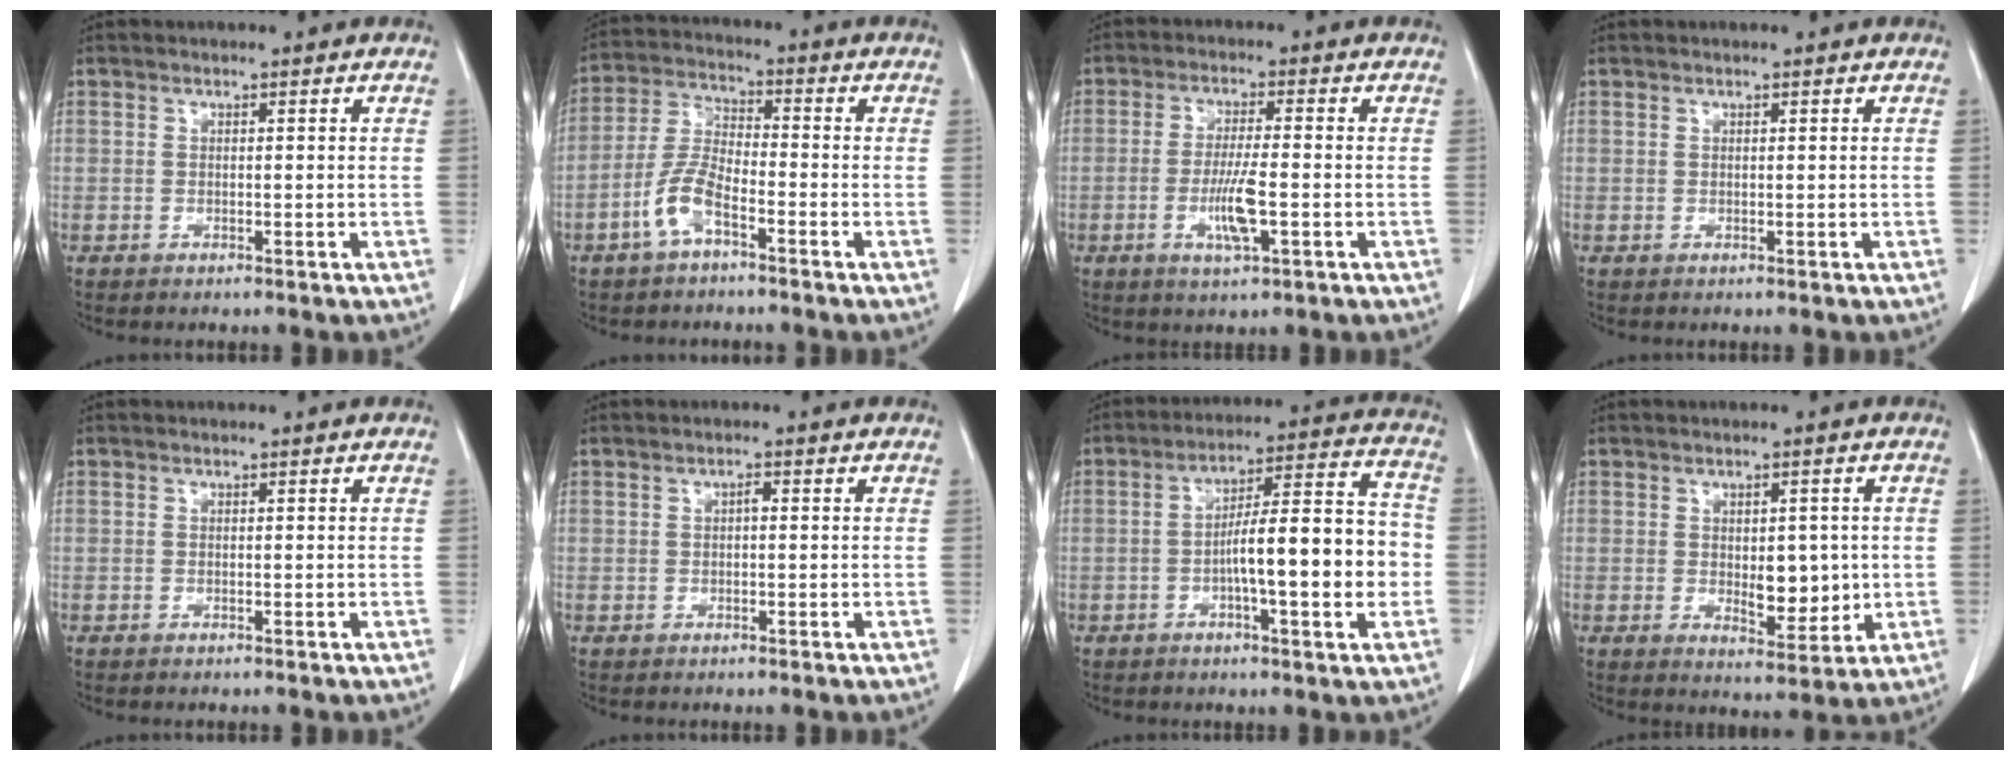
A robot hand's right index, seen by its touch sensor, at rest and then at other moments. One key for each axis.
{"total": 6.7, "fx": -3.6, "fy": 2.1, "fz": 5.2, "tx": -0.120, "ty": 0.004, "tz": -0.076}
{"total": 6.3, "fx": -1.8, "fy": 0.7, "fz": 6.0, "tx": -0.117, "ty": -0.009, "tz": -0.033}
{"total": 0.0}
{"total": 0.0}
{"total": 0.8, "fx": 0.1, "fy": 0.3, "fz": 0.7, "tx": -0.011, "ty": 0.003, "tz": 0.000}
{"total": 14.2, "fx": -2.7, "fy": 1.9, "fz": 13.8, "tx": -0.213, "ty": 0.024, "tz": -0.042}
{"total": 5.9, "fx": -0.1, "fy": 2.9, "fz": 5.1, "tx": -0.067, "ty": -0.007, "tz": 0.009}